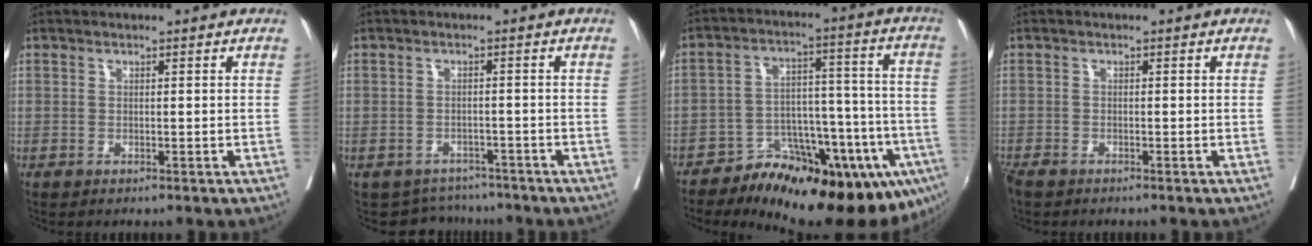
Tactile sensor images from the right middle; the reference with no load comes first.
{"total": 5.1, "force": [-4.6, 2.2, -0.8], "torque": [0.016, 0.014, -0.061]}
{"total": 20.1, "force": [-13.9, 6.1, 13.2], "torque": [-0.100, 0.031, -0.195]}
{"total": 2.0, "force": [-1.7, 0.7, 0.8], "torque": [-0.020, -0.006, -0.031]}